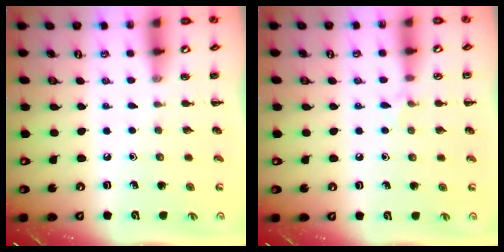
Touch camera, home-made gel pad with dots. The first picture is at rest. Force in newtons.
{"total": 4.2, "press": 3.9, "slide": 1.6}